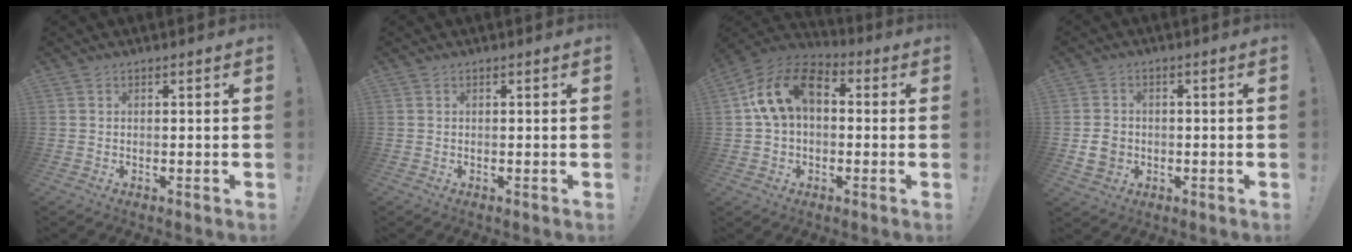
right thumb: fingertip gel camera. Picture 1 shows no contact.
{"total": 0.0}
{"total": 15.3, "force": [3.6, 9.9, 11.2], "torque": [-0.210, 0.015, 0.068]}
{"total": 6.0, "force": [-1.0, 5.0, 3.1], "torque": [-0.046, 0.006, -0.016]}